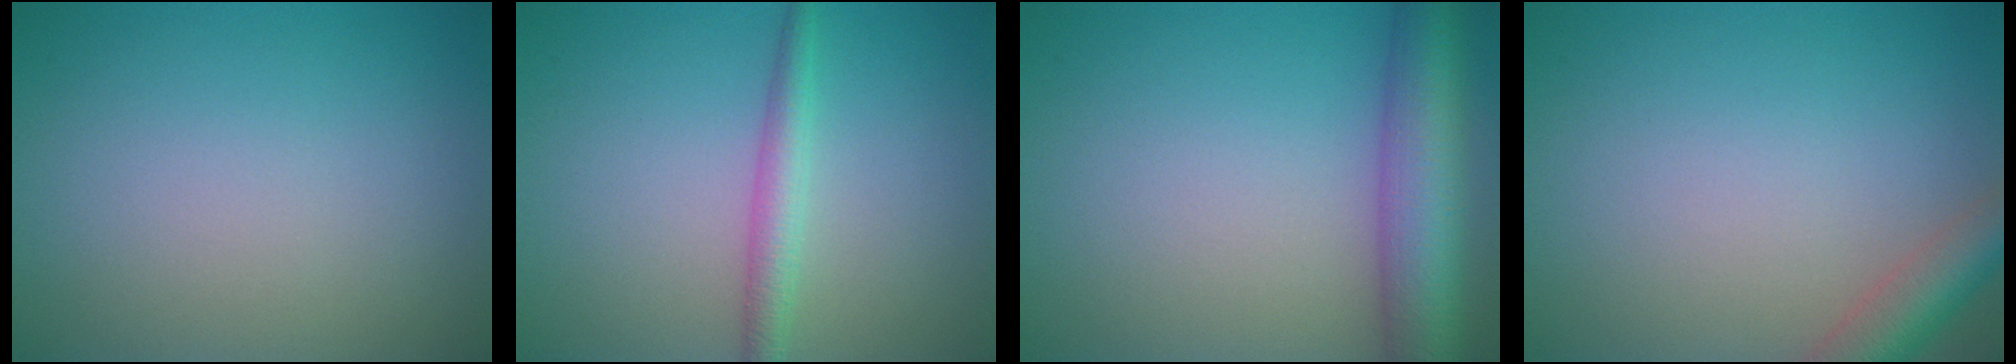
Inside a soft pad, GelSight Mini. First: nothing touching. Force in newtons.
{"total": 2.3, "press": 2.3, "slide": 0.1}
{"total": 7.5, "press": 7.5, "slide": 0.2}
{"total": 3.9, "press": 3.8, "slide": 0.3}